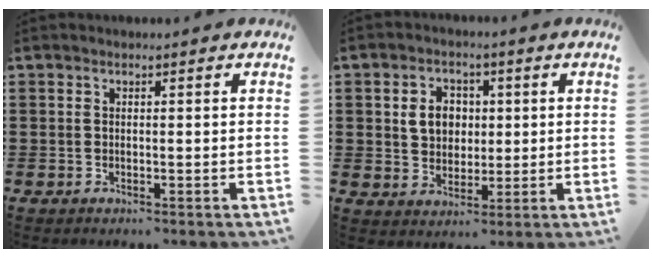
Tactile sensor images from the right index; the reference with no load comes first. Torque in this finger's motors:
{"motor_torque": [0.23, -0.21, 0.24, 0.08]}